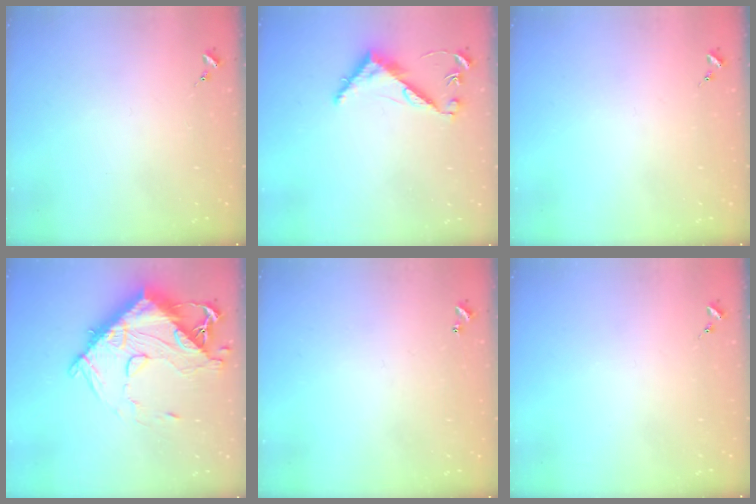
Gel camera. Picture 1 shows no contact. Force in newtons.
{"total": 7.7, "press": 7.7, "slide": 0.5}
{"total": 0.0}
{"total": 19.8, "press": 19.7, "slide": 2.2}
{"total": 0.9, "press": 0.9, "slide": 0.2}
{"total": 0.0}